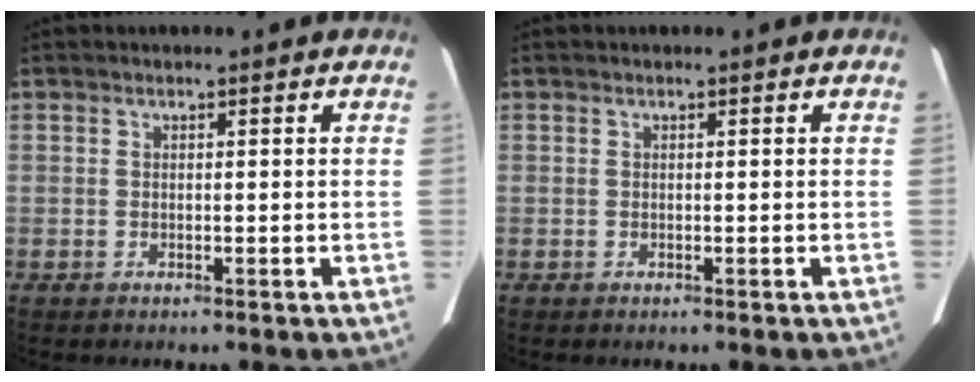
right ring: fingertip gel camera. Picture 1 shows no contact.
{"total": 0.0}